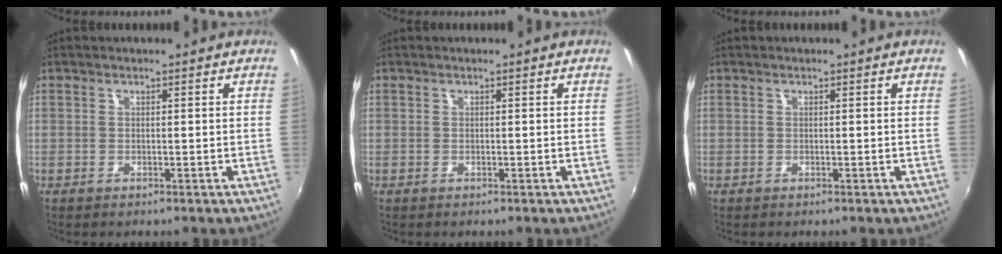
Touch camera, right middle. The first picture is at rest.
{"total": 0.0}
{"total": 0.0}